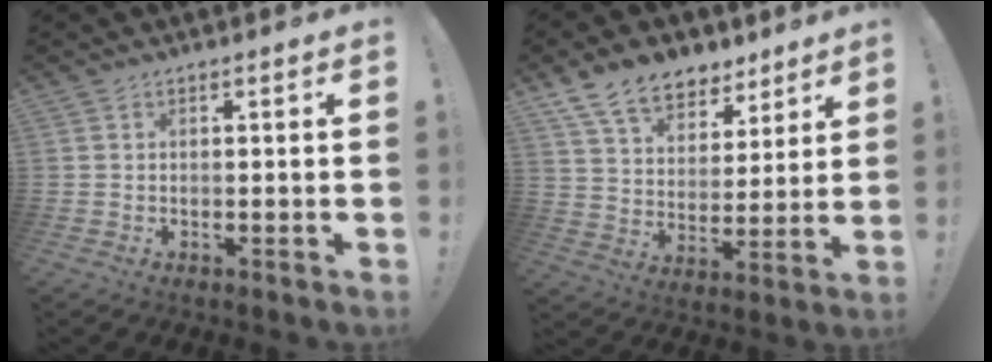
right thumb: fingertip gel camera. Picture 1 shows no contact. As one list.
[{"total": 14.0, "force": [10.1, 8.2, 5.2], "torque": [-0.095, -0.066, 0.191]}]